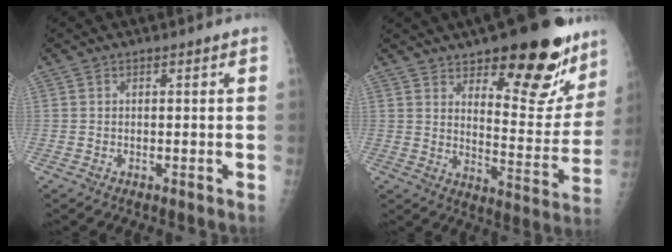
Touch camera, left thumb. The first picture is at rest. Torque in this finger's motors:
{"motor_torque": [0.52, 0.50, 0.23, -0.42, 0.13]}